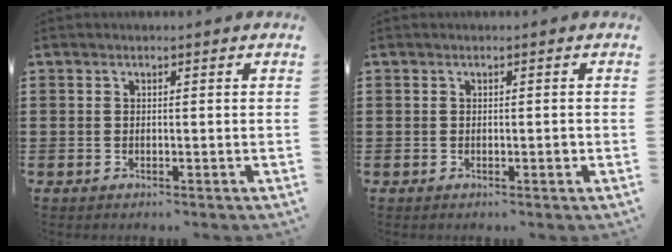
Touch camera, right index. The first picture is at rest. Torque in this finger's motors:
{"motor_torque": [0.62, -0.12, 0.02, 0.00]}